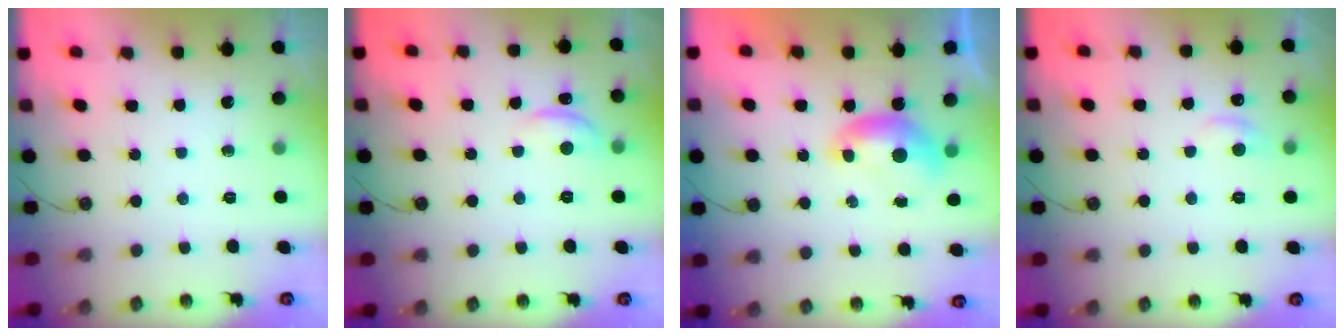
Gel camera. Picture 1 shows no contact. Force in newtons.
{"total": 2.6, "press": 2.5, "slide": 0.7}
{"total": 0.0}
{"total": 1.1, "press": 0.6, "slide": 0.9}